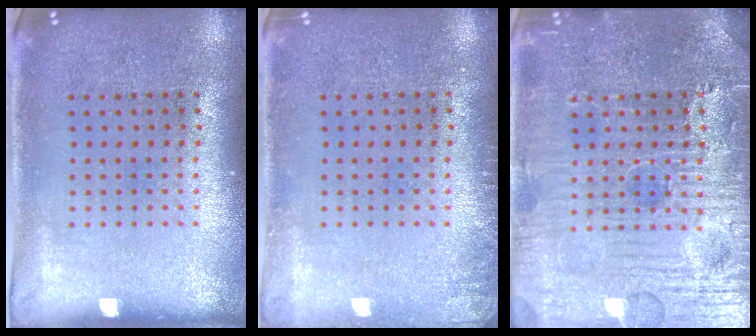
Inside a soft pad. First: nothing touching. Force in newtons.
{"total": 1.1, "press": 1.1, "slide": 0.2}
{"total": 4.8, "press": 4.7, "slide": 0.5}